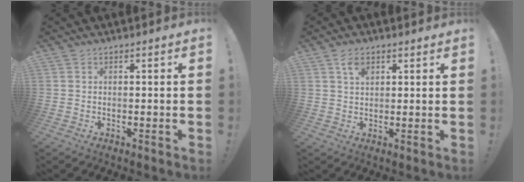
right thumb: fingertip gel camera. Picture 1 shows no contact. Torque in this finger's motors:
{"motor_torque": [0.40, 2.14, 0.96, 0.84, 0.07]}